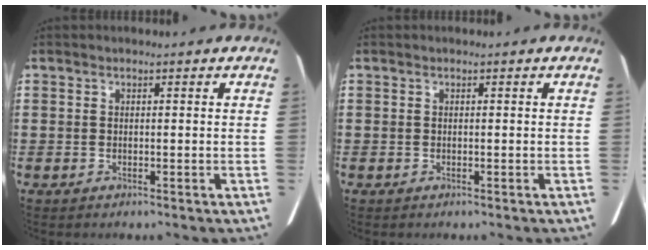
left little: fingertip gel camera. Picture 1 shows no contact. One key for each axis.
{"total": 0.0}